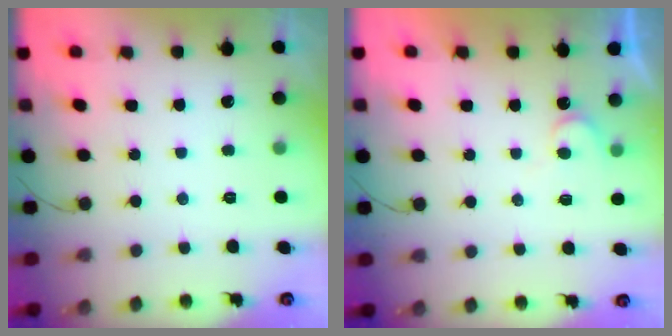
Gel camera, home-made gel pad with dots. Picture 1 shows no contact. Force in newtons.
{"total": 5.1, "press": 5.0, "slide": 0.3}